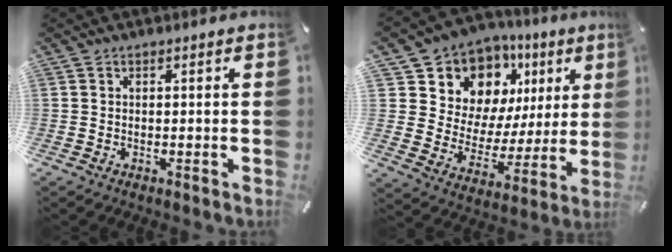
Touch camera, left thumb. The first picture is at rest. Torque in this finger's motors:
{"motor_torque": [2.50, 2.51, 1.84, -0.93, 0.10]}